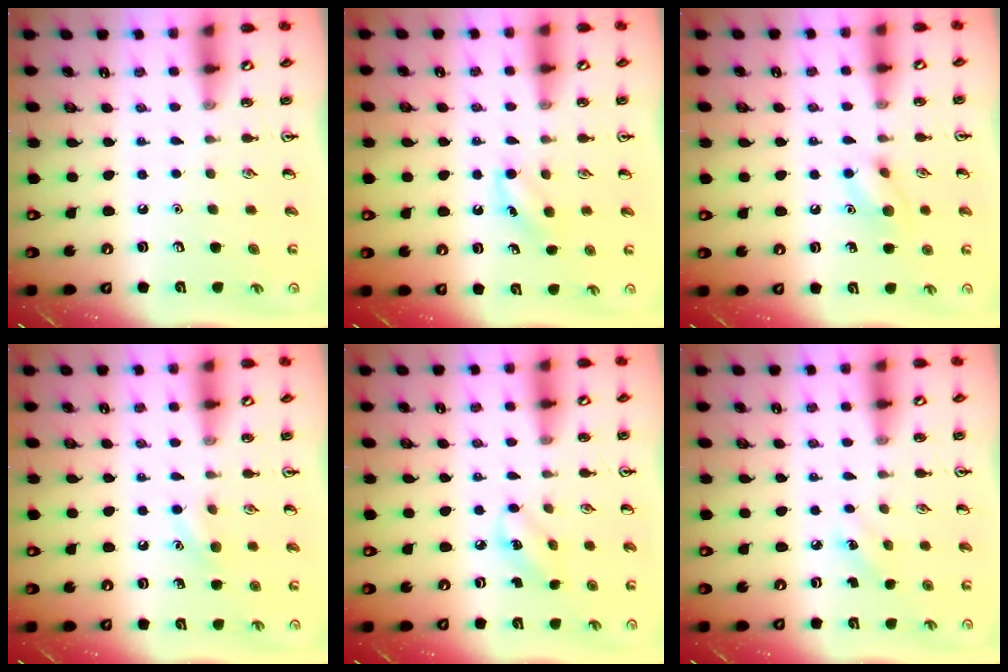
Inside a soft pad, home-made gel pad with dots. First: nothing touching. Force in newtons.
{"total": 4.1, "press": 3.9, "slide": 1.3}
{"total": 7.8, "press": 7.6, "slide": 1.5}
{"total": 6.5, "press": 6.3, "slide": 1.7}
{"total": 4.2, "press": 4.1, "slide": 1.1}
{"total": 1.9, "press": 1.7, "slide": 0.7}